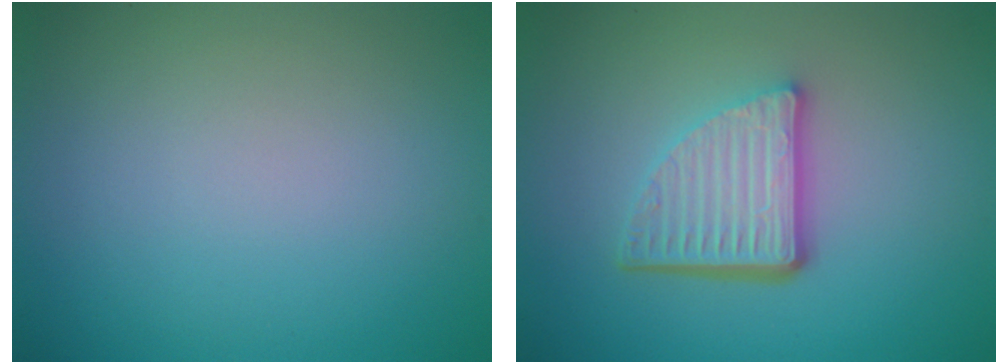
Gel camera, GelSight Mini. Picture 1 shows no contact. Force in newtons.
{"total": 5.4, "press": 3.7, "slide": 3.9}